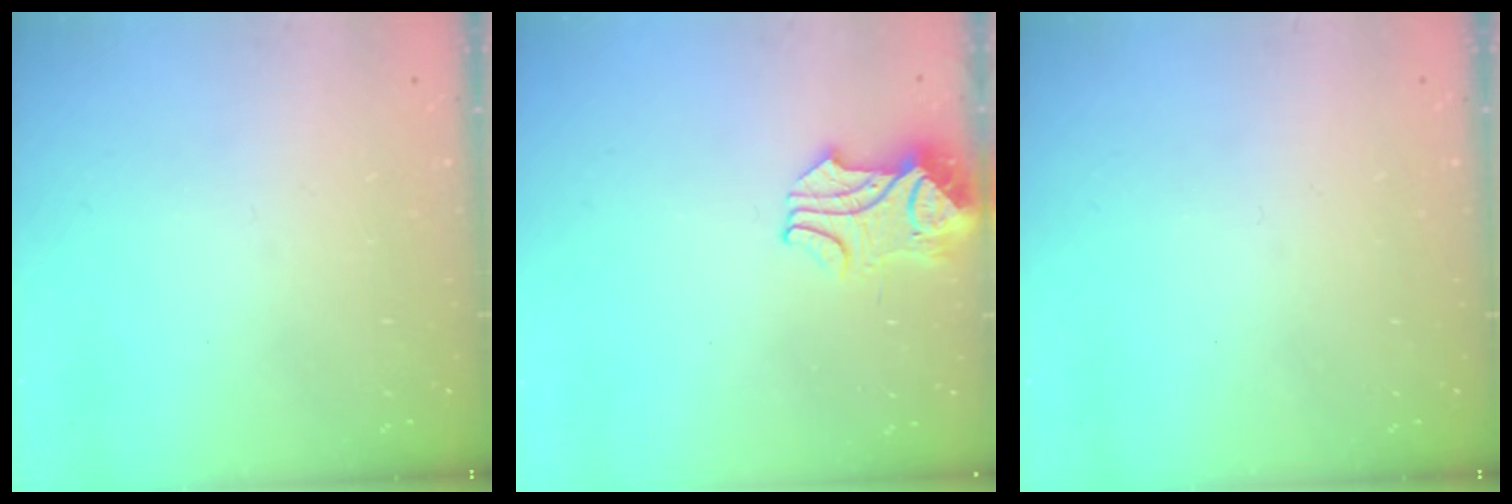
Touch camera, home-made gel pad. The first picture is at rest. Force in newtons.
{"total": 2.4, "press": 2.3, "slide": 0.6}
{"total": 0.0}